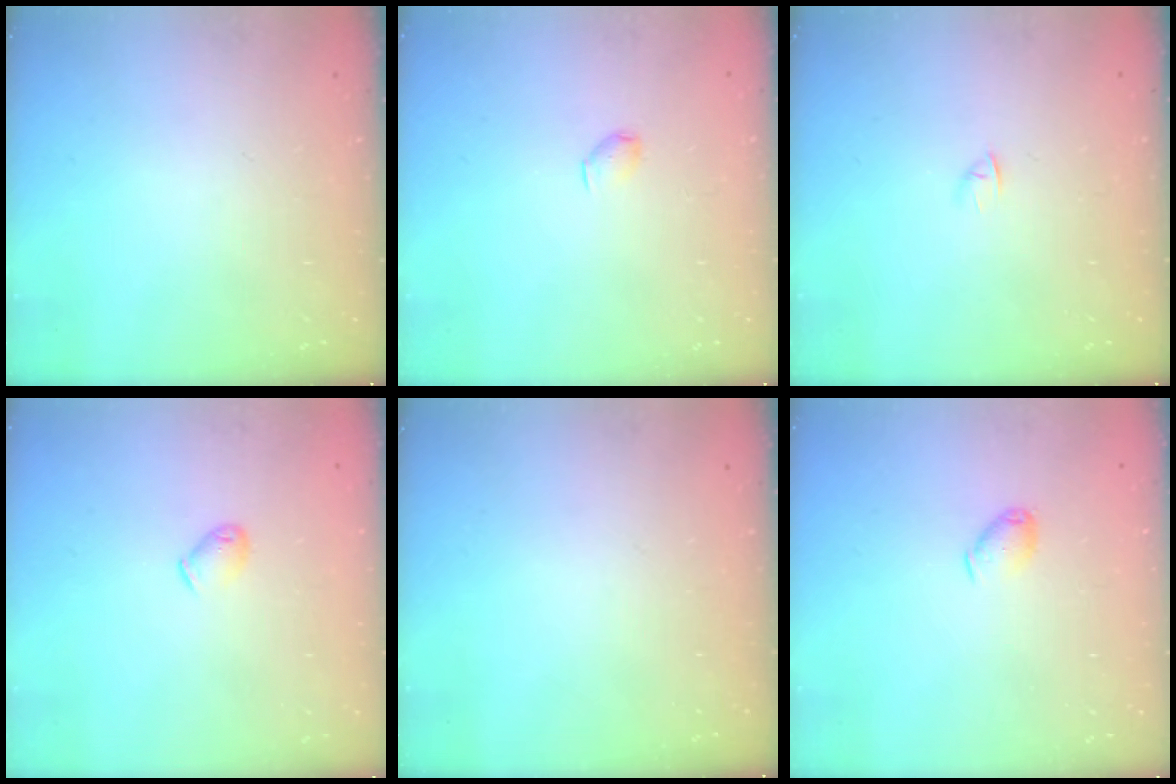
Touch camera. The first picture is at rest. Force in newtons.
{"total": 2.9, "press": 2.9, "slide": 0.5}
{"total": 2.4, "press": 2.3, "slide": 0.7}
{"total": 3.7, "press": 3.6, "slide": 0.6}
{"total": 0.0}
{"total": 6.0, "press": 6.0, "slide": 0.4}